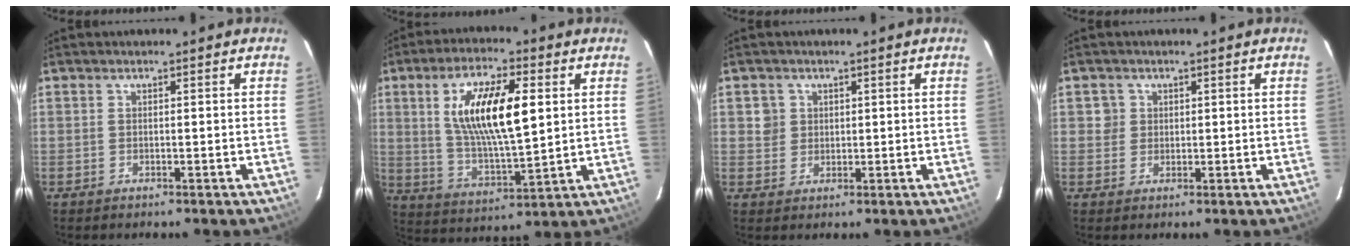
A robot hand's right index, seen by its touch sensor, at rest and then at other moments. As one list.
[{"total": 15.6, "force": [3.8, 5.2, 14.2], "torque": [-0.262, 0.004, 0.077]}, {"total": 3.3, "force": [0.9, 3.1, 0.4], "torque": [0.004, 0.017, 0.016]}, {"total": 2.6, "force": [0.5, 2.5, 0.1], "torque": [0.008, 0.014, 0.007]}]